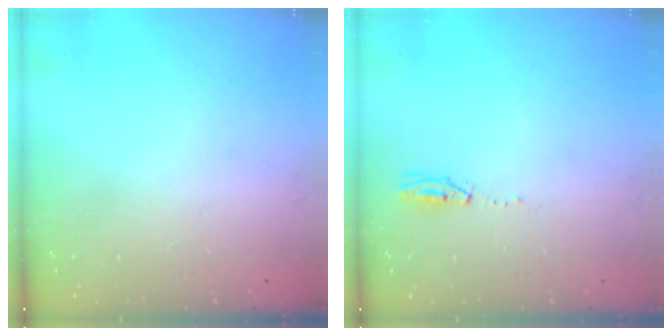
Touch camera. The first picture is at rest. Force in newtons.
{"total": 4.2, "press": 2.6, "slide": 3.3}